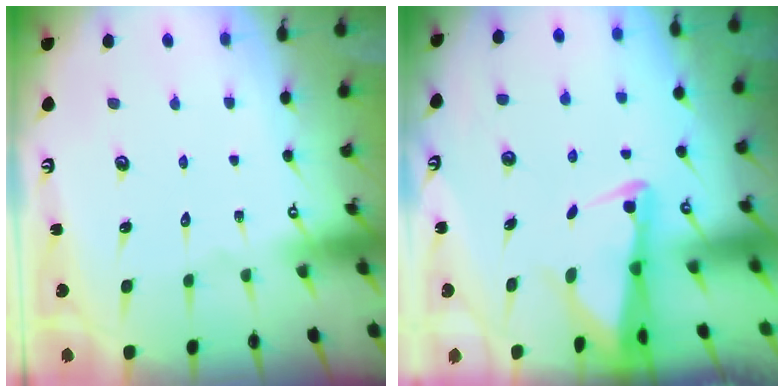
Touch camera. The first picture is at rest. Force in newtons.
{"total": 3.6, "press": 3.5, "slide": 0.6}